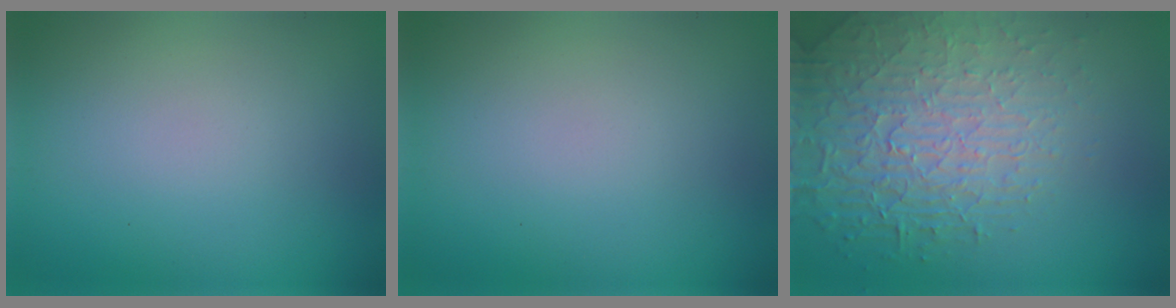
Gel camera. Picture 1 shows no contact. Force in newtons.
{"total": 0.0}
{"total": 4.9, "press": 4.4, "slide": 2.1}